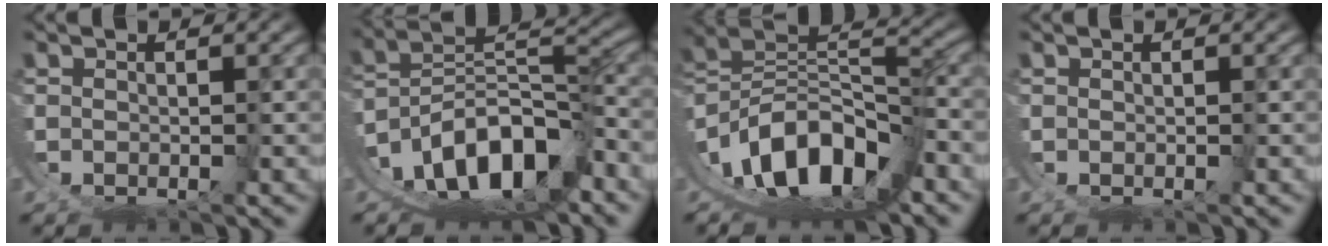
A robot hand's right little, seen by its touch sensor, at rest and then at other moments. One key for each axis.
{"total": 13.5, "fx": -5.2, "fy": 8.8, "fz": 8.8, "tx": -0.156, "ty": -0.035, "tz": -0.076}
{"total": 14.0, "fx": -3.0, "fy": 8.9, "fz": 10.4, "tx": -0.182, "ty": -0.038, "tz": -0.036}
{"total": 0.0}